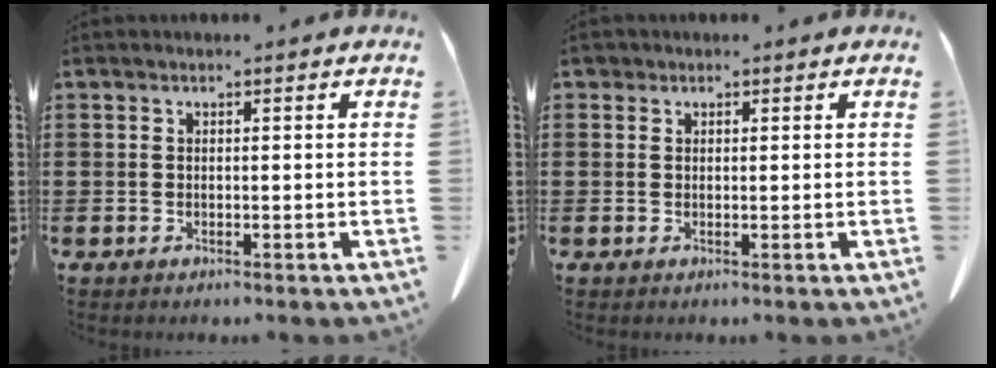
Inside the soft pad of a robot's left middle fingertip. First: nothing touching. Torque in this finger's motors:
{"motor_torque": [-0.21, 0.15, 0.00, 0.00]}